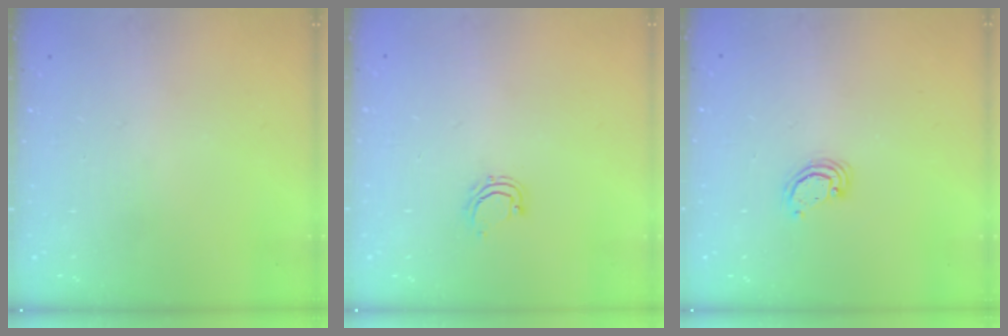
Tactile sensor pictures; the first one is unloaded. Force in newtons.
{"total": 4.9, "press": 4.8, "slide": 0.9}
{"total": 2.3, "press": 2.3, "slide": 0.3}